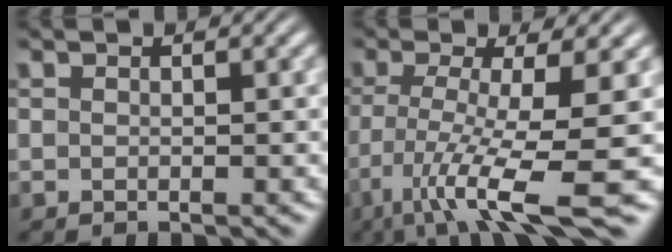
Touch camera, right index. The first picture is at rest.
{"total": 8.8, "force": [-4.1, 2.2, 7.4], "torque": [-0.129, -0.037, -0.045]}